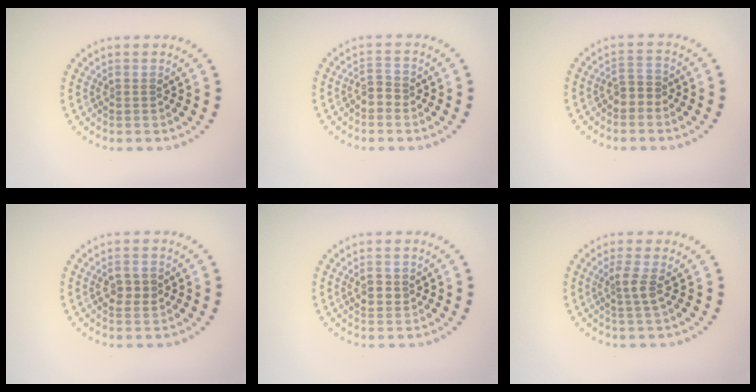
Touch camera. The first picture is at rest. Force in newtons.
{"total": 1.3, "press": 1.2, "slide": 0.5}
{"total": 1.6, "press": 1.4, "slide": 0.7}
{"total": 2.0, "press": 2.0, "slide": 0.1}
{"total": 1.5, "press": 1.5, "slide": 0.2}
{"total": 1.8, "press": 1.3, "slide": 1.2}